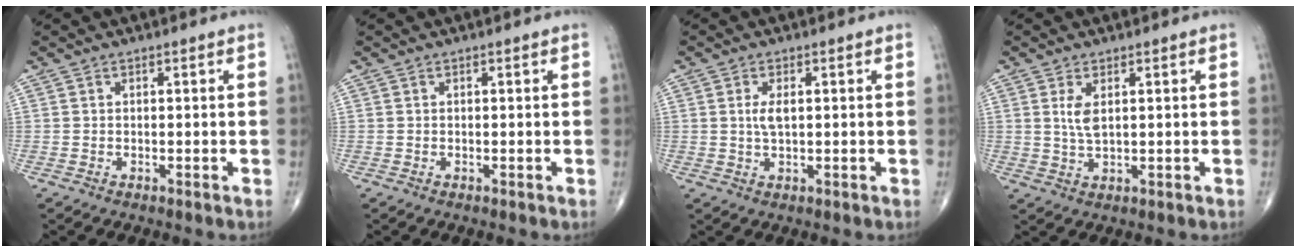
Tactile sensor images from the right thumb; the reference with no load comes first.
{"total": 0.0}
{"total": 3.0, "force": [0.5, 1.3, 2.6], "torque": [-0.053, -0.001, 0.011]}
{"total": 3.4, "force": [1.0, 1.3, 2.9], "torque": [-0.062, -0.006, 0.027]}